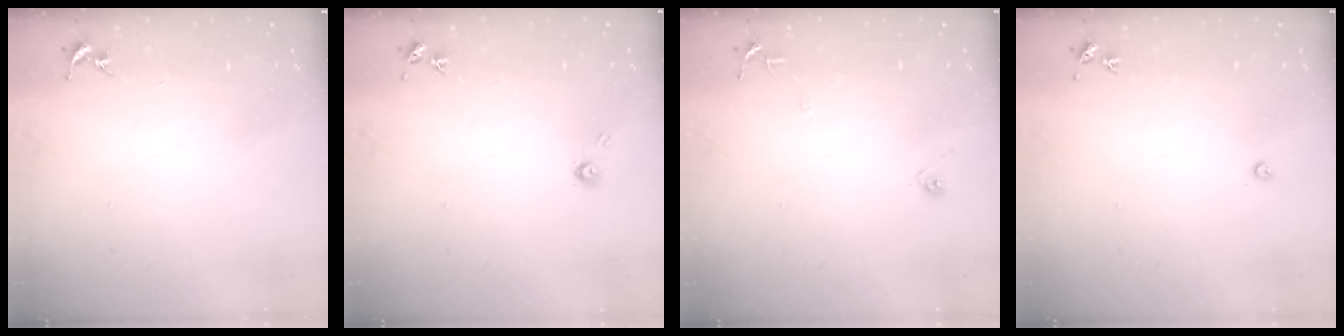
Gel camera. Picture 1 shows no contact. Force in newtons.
{"total": 3.8, "press": 3.8, "slide": 0.5}
{"total": 6.4, "press": 6.4, "slide": 0.6}
{"total": 2.2, "press": 2.2, "slide": 0.3}